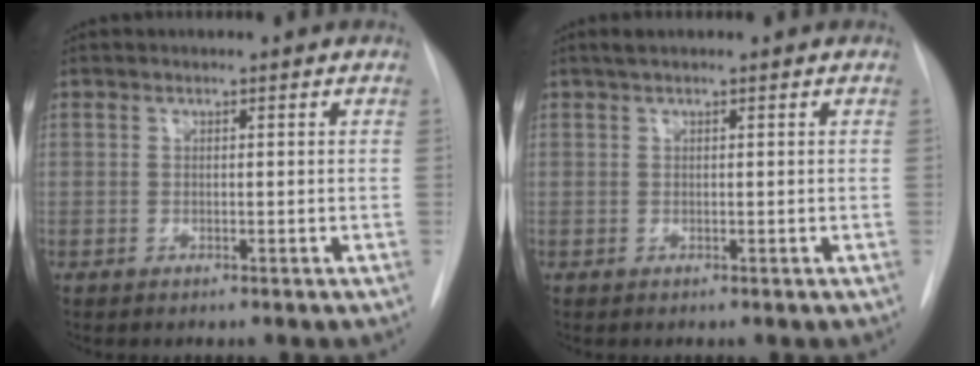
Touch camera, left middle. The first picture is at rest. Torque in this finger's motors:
{"motor_torque": [0.24, -0.22, 0.04, 0.00]}